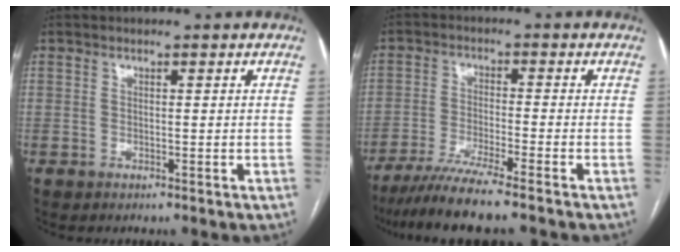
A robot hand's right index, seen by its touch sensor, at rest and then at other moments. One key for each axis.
{"total": 8.5, "fx": -7.0, "fy": -1.0, "fz": 4.7, "tx": -0.072, "ty": -0.029, "tz": -0.121}